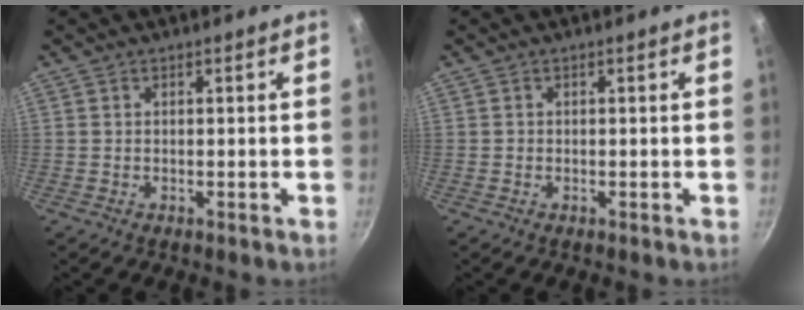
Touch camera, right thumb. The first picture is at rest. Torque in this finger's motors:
{"motor_torque": [0.29, 0.06, 0.30, 0.42, -0.01]}